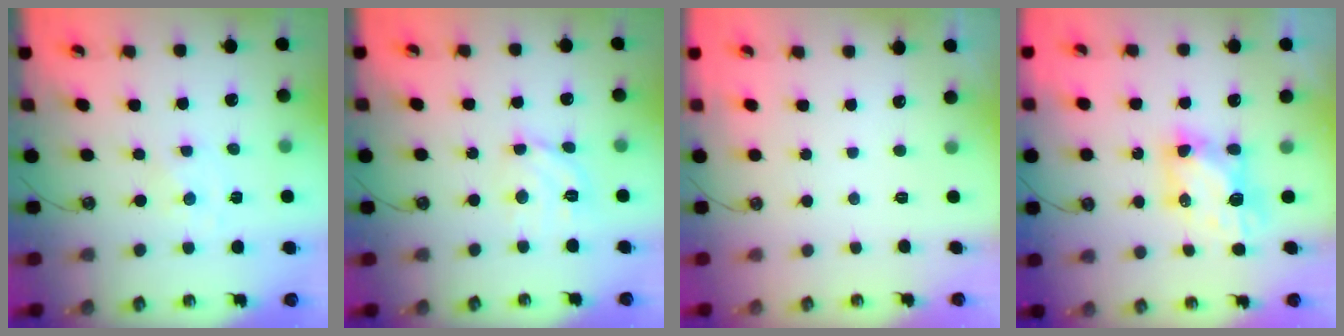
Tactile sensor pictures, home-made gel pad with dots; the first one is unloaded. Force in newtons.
{"total": 10.9, "press": 10.8, "slide": 1.4}
{"total": 0.0}
{"total": 6.7, "press": 6.7, "slide": 0.4}